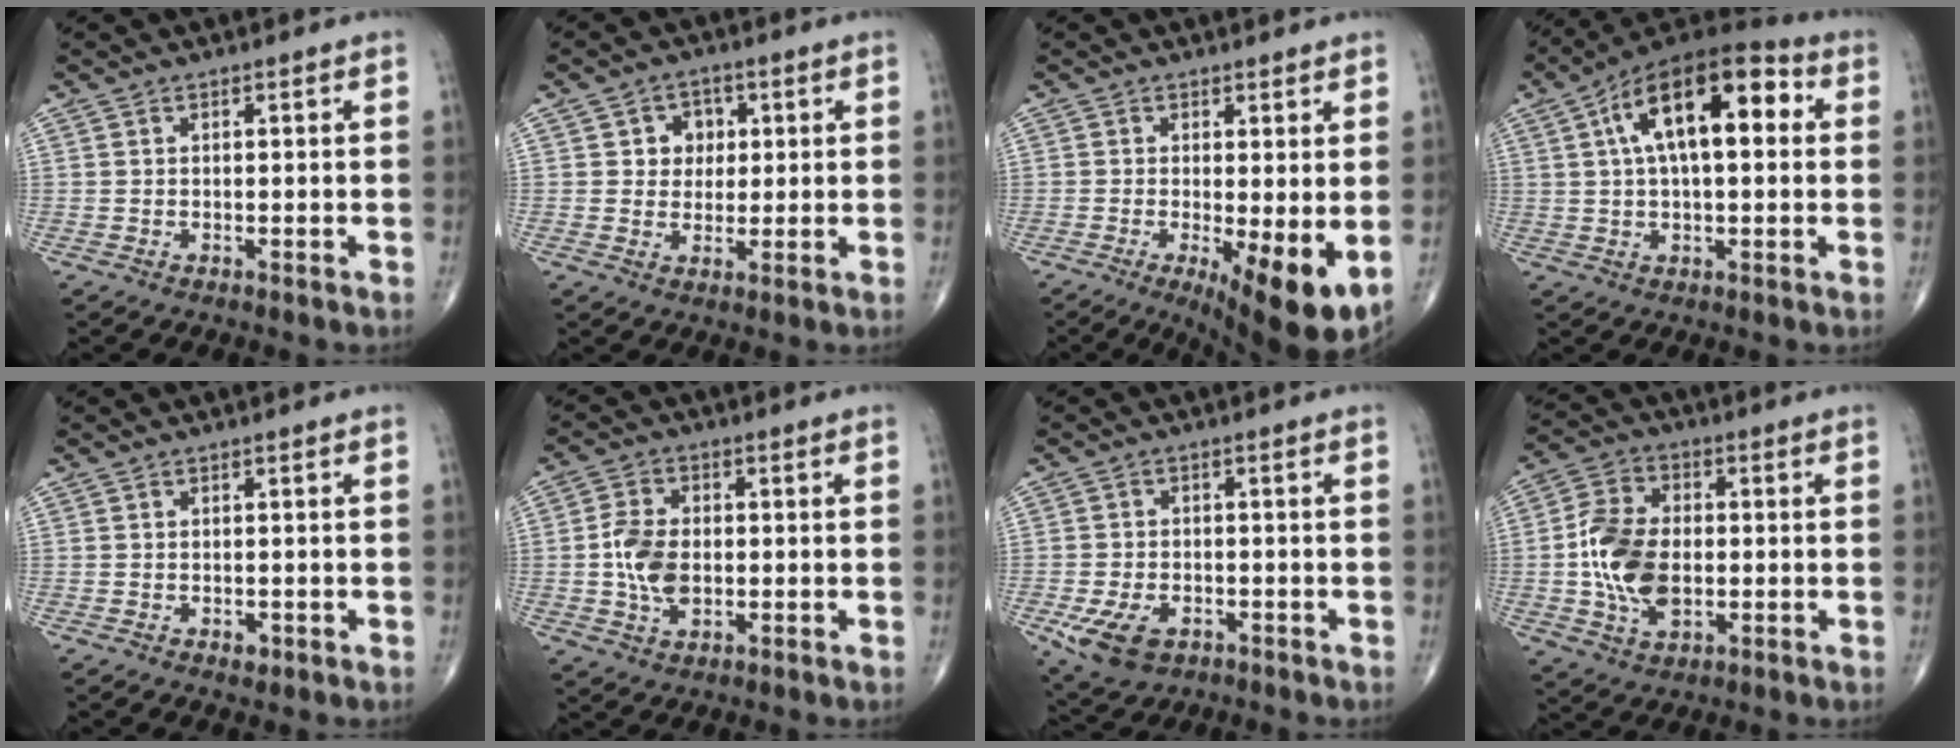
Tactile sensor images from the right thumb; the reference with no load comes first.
{"total": 5.2, "force": [1.3, 4.5, 2.3], "torque": [0.002, 0.002, 0.014]}
{"total": 10.0, "force": [-2.1, 2.8, 9.4], "torque": [-0.140, -0.024, -0.027]}
{"total": 18.5, "force": [4.6, 8.4, 15.8], "torque": [-0.240, 0.030, 0.064]}
{"total": 1.2, "force": [-0.6, 0.8, 0.7], "torque": [-0.007, 0.000, -0.007]}
{"total": 7.8, "force": [-0.5, 5.1, 5.9], "torque": [-0.109, 0.003, -0.010]}
{"total": 8.1, "force": [-3.5, 5.2, 5.1], "torque": [-0.093, 0.006, -0.053]}
{"total": 13.0, "force": [-1.0, 8.2, 10.0], "torque": [-0.182, 0.010, -0.018]}